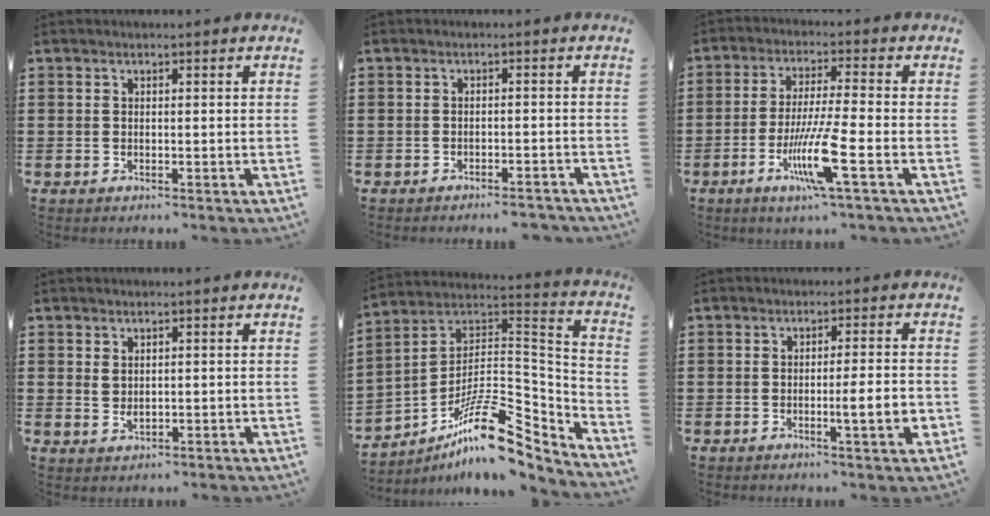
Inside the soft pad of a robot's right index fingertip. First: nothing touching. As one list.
[{"total": 2.1, "force": [-2.0, -0.1, 0.5], "torque": [-0.012, 0.000, -0.041]}, {"total": 9.5, "force": [-4.1, 0.3, 8.6], "torque": [-0.173, -0.014, -0.079]}, {"total": 1.4, "force": [0.6, 0.8, 1.0], "torque": [-0.023, 0.003, 0.010]}, {"total": 15.4, "force": [-10.1, 5.1, 10.4], "torque": [-0.161, 0.027, -0.180]}, {"total": 5.5, "force": [-1.3, 0.4, 5.3], "torque": [-0.079, -0.012, -0.021]}]